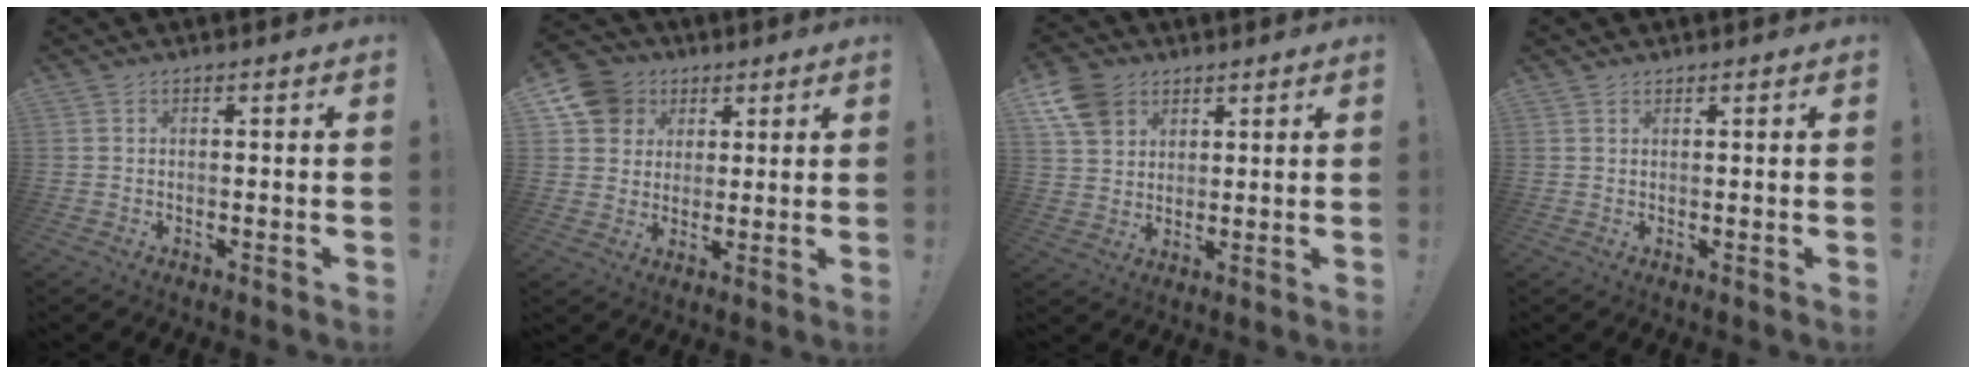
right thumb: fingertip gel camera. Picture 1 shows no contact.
{"total": 10.7, "force": [4.5, 9.2, 3.1], "torque": [-0.043, -0.020, 0.091]}
{"total": 9.5, "force": [5.4, 7.0, 3.6], "torque": [-0.070, -0.024, 0.108]}
{"total": 0.9, "force": [0.7, 0.5, 0.0], "torque": [0.005, -0.002, 0.013]}